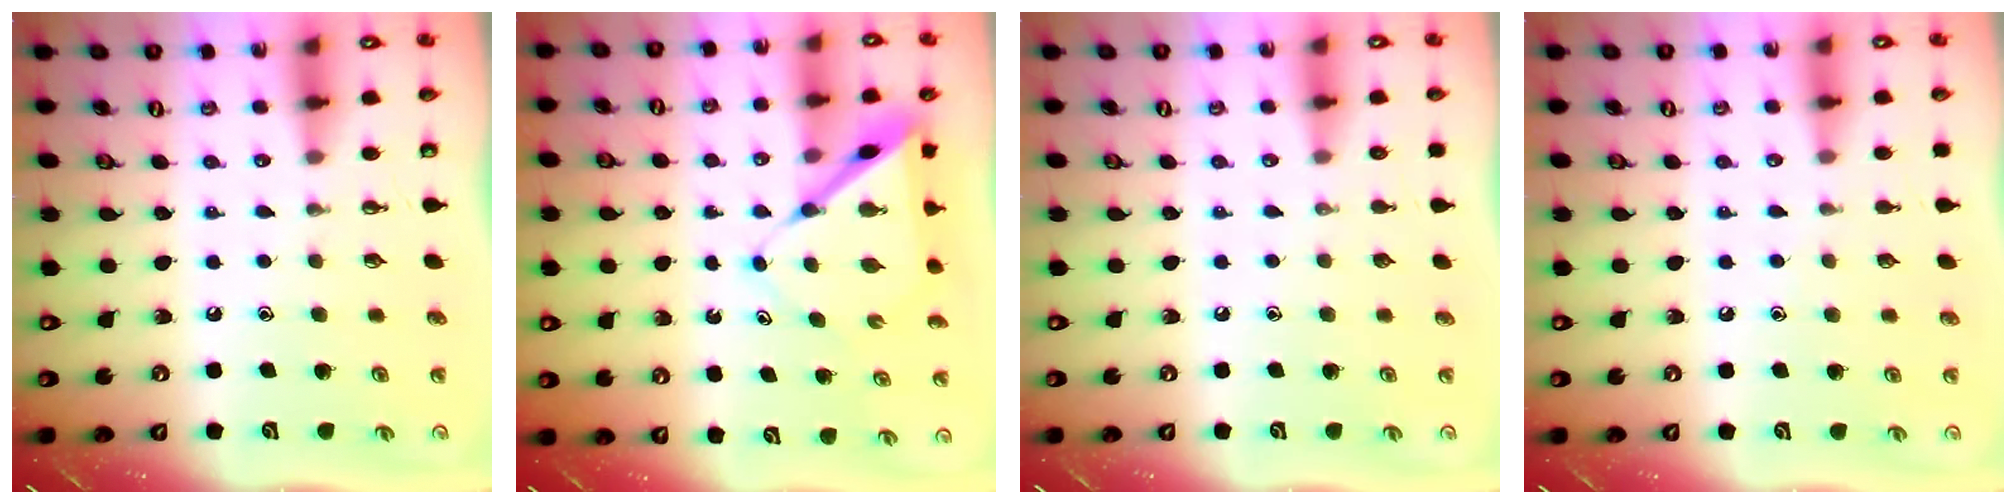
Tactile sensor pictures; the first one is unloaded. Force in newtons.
{"total": 7.5, "press": 7.5, "slide": 0.7}
{"total": 0.0}
{"total": 3.1, "press": 3.1, "slide": 0.4}